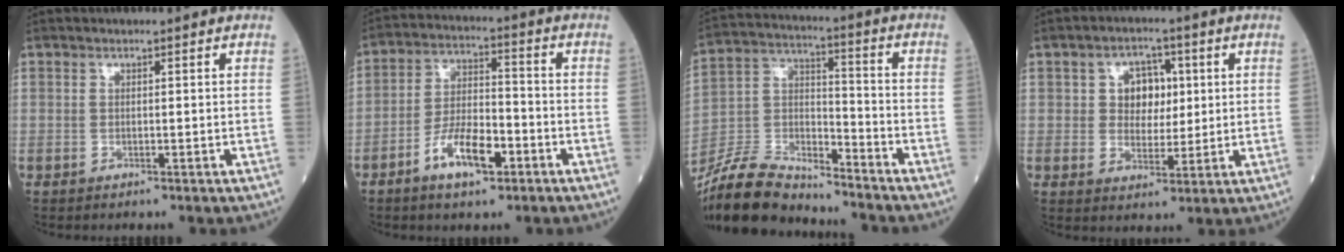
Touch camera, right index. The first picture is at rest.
{"total": 7.9, "force": [-4.1, 3.0, 6.0], "torque": [-0.118, 0.009, -0.073]}
{"total": 14.2, "force": [-13.3, 3.2, 4.0], "torque": [-0.083, 0.017, -0.249]}
{"total": 5.8, "force": [1.4, 4.2, 3.8], "torque": [-0.059, 0.015, 0.029]}